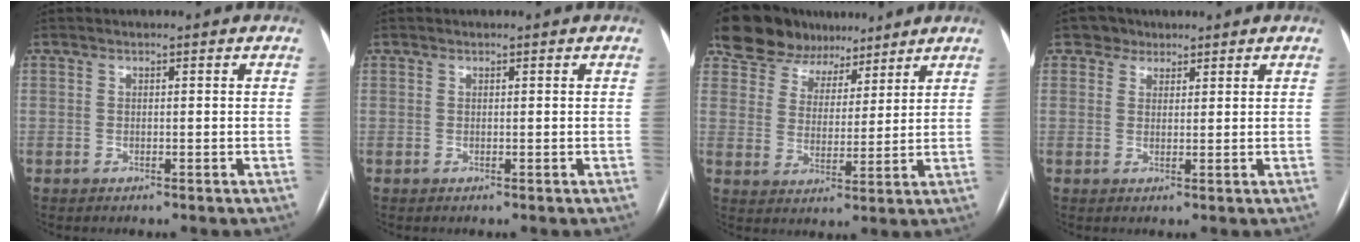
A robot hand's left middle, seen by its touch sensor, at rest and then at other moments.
{"total": 0.0}
{"total": 10.9, "force": [8.9, 5.9, 2.0], "torque": [-0.033, 0.023, 0.149]}
{"total": 2.7, "force": [1.8, 1.9, -0.1], "torque": [0.005, 0.006, 0.025]}